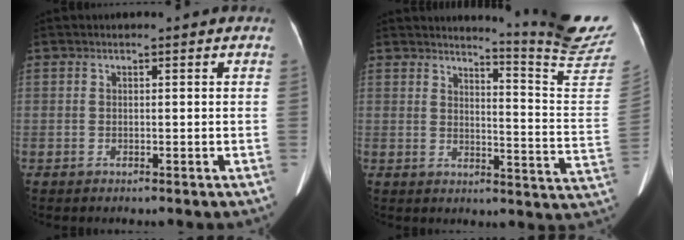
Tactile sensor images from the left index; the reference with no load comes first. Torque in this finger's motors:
{"motor_torque": [0.62, -1.52, 0.02, 0.06]}